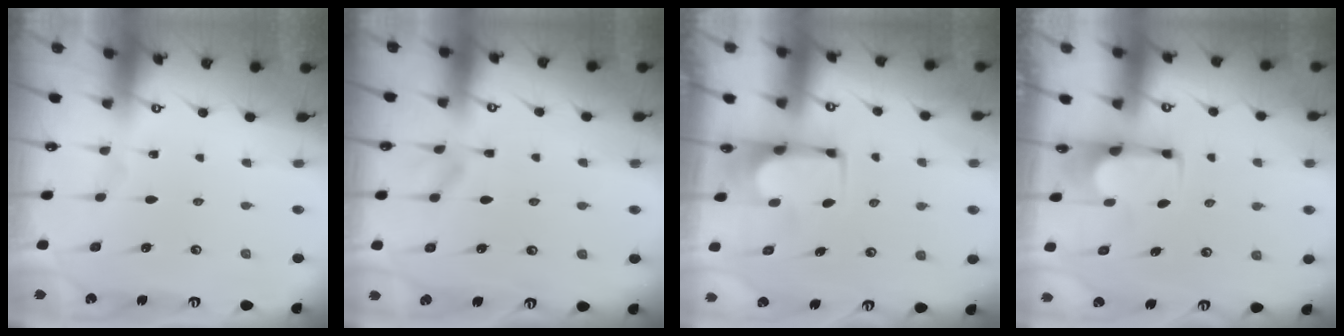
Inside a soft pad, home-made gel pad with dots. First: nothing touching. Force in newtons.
{"total": 3.8, "press": 3.8, "slide": 0.3}
{"total": 1.5, "press": 1.5, "slide": 0.1}
{"total": 1.9, "press": 1.7, "slide": 0.8}